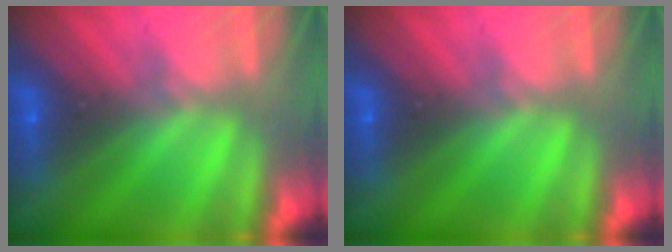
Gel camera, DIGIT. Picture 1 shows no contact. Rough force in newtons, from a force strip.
{"total": 0.0}